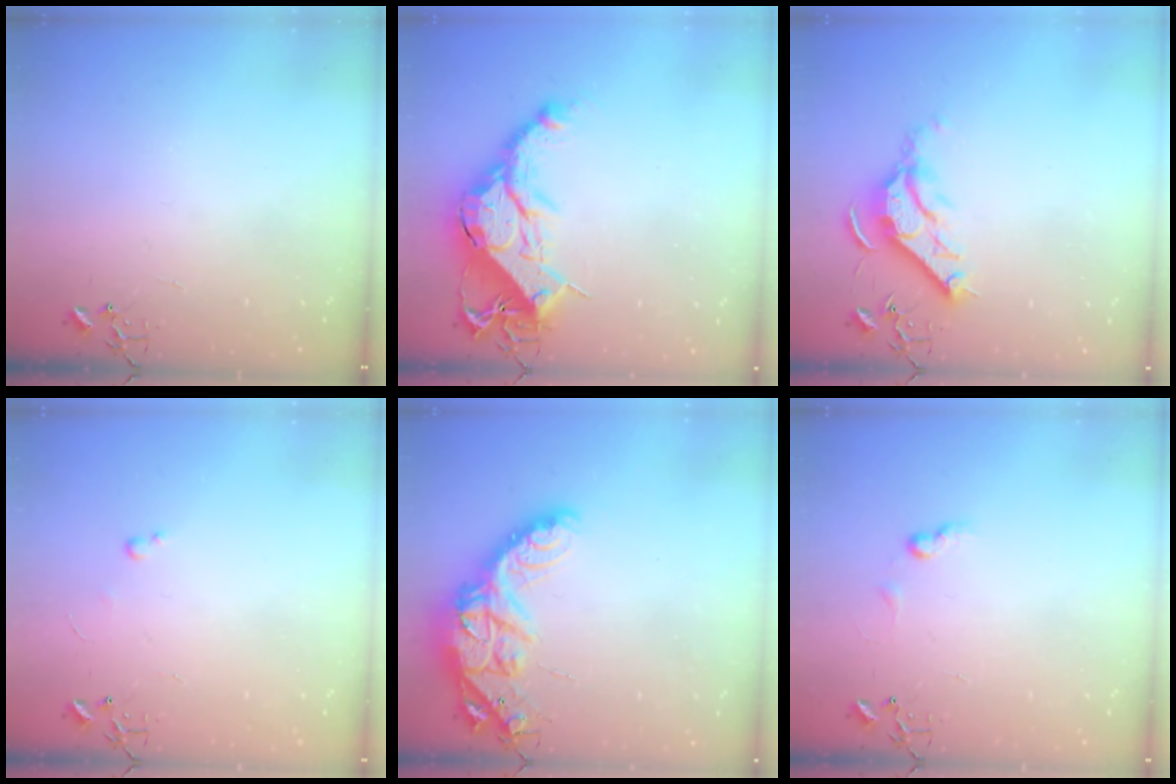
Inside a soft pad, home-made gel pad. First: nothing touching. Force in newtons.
{"total": 19.8, "press": 19.8, "slide": 1.2}
{"total": 11.7, "press": 11.6, "slide": 1.3}
{"total": 2.4, "press": 2.3, "slide": 0.4}
{"total": 19.5, "press": 19.4, "slide": 1.3}
{"total": 6.0, "press": 6.0, "slide": 0.8}